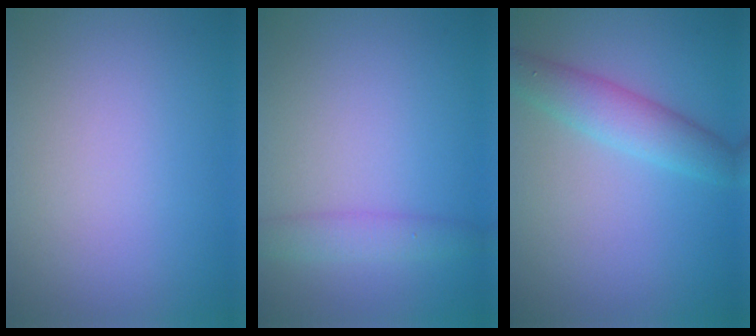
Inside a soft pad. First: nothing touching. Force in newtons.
{"total": 2.2, "press": 2.2, "slide": 0.1}
{"total": 3.7, "press": 3.7, "slide": 0.1}